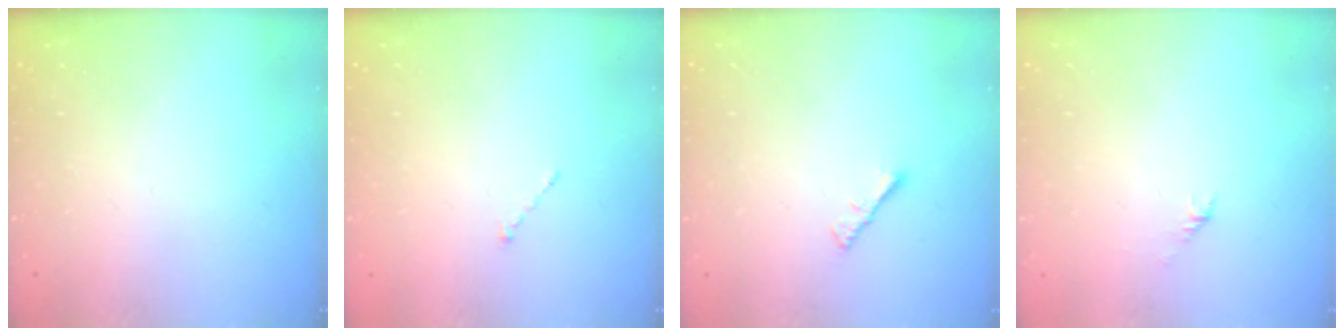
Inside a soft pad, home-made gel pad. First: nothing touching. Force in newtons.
{"total": 1.0, "press": 0.9, "slide": 0.3}
{"total": 1.1, "press": 1.1, "slide": 0.4}
{"total": 1.5, "press": 1.4, "slide": 0.5}